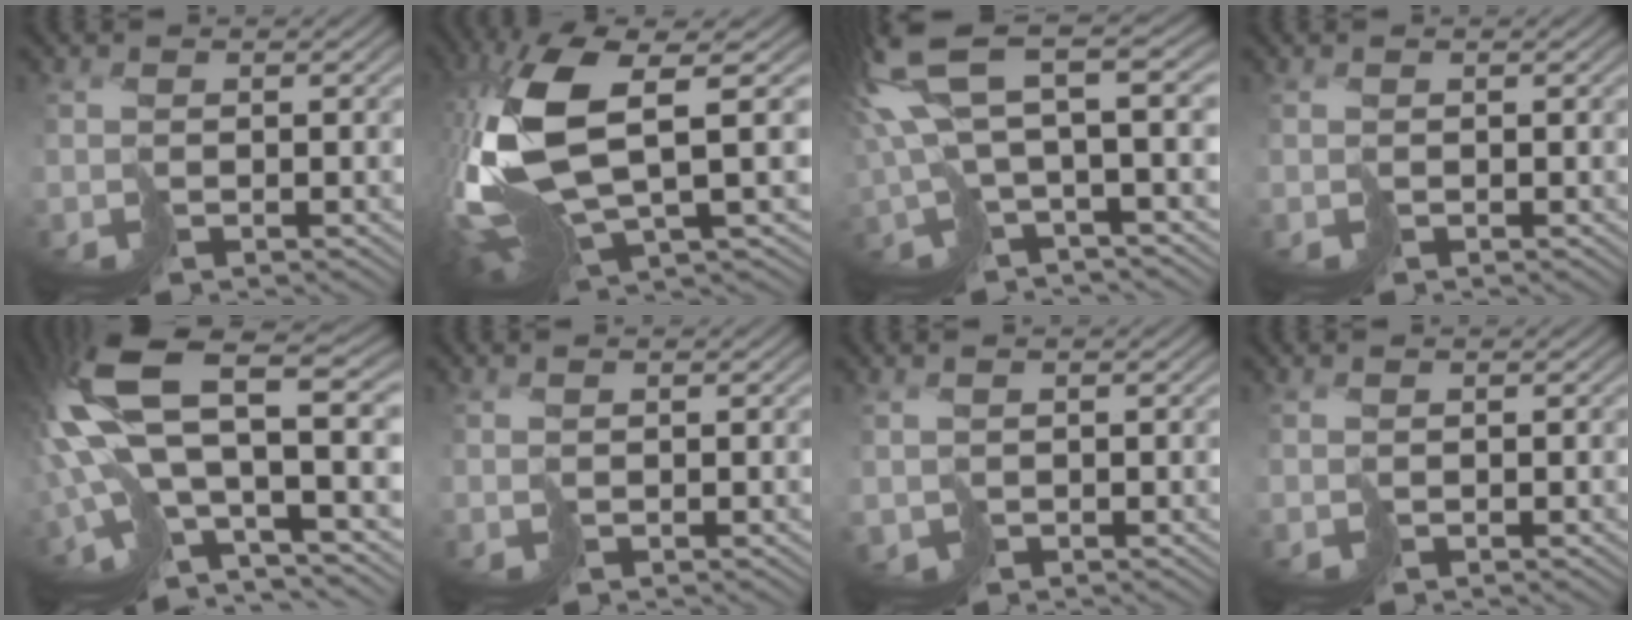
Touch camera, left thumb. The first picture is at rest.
{"total": 15.1, "force": [0.3, 6.1, 13.7], "torque": [-0.324, -0.020, 0.014]}
{"total": 10.6, "force": [2.8, 3.2, 9.7], "torque": [-0.219, 0.014, 0.048]}
{"total": 0.0}
{"total": 16.8, "force": [-0.8, 6.0, 15.7], "torque": [-0.353, -0.012, 0.010]}
{"total": 0.7, "force": [0.2, 0.1, 0.6], "torque": [-0.015, 0.005, 0.005]}
{"total": 1.3, "force": [-0.1, 0.9, 0.9], "torque": [-0.032, -0.005, -0.001]}
{"total": 0.0}